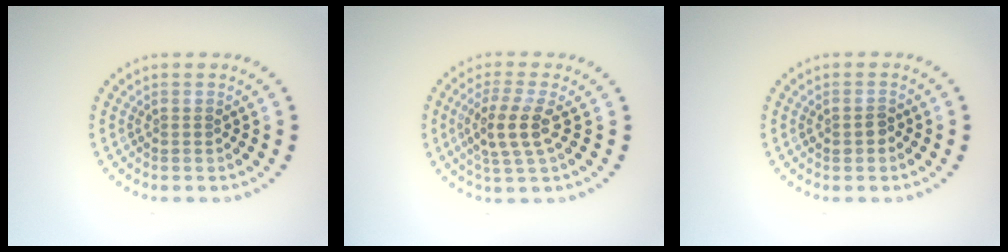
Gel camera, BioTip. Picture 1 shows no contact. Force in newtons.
{"total": 3.5, "press": 3.1, "slide": 1.7}
{"total": 1.1, "press": 1.1, "slide": 0.1}